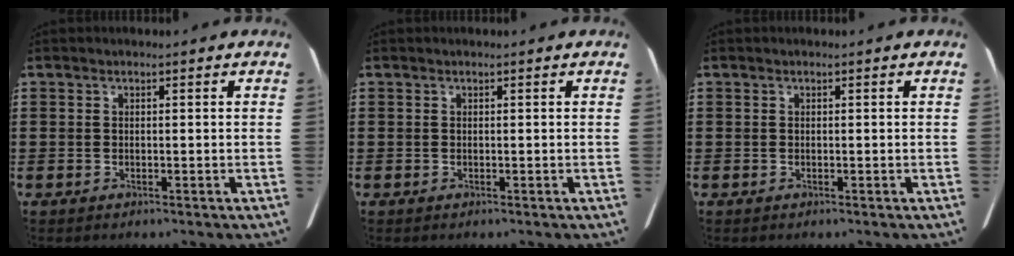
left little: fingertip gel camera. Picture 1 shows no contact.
{"total": 0.0}
{"total": 0.0}